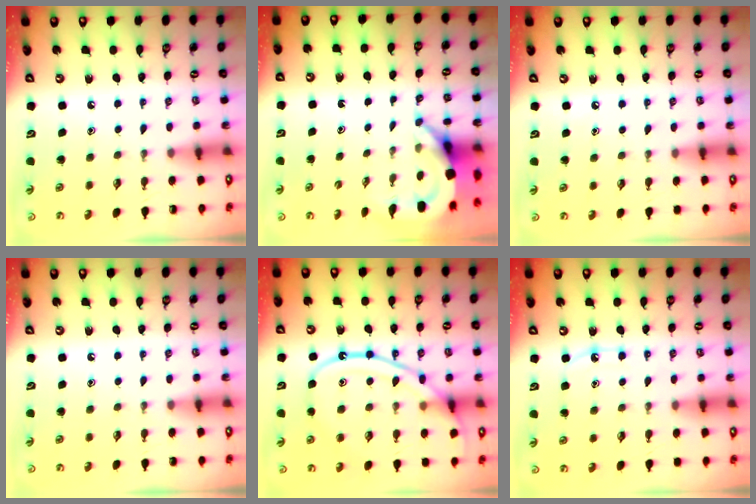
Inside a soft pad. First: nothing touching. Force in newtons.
{"total": 6.2, "press": 6.2, "slide": 0.5}
{"total": 3.7, "press": 3.6, "slide": 0.6}
{"total": 0.0}
{"total": 14.2, "press": 14.2, "slide": 1.3}
{"total": 6.1, "press": 6.1, "slide": 0.8}